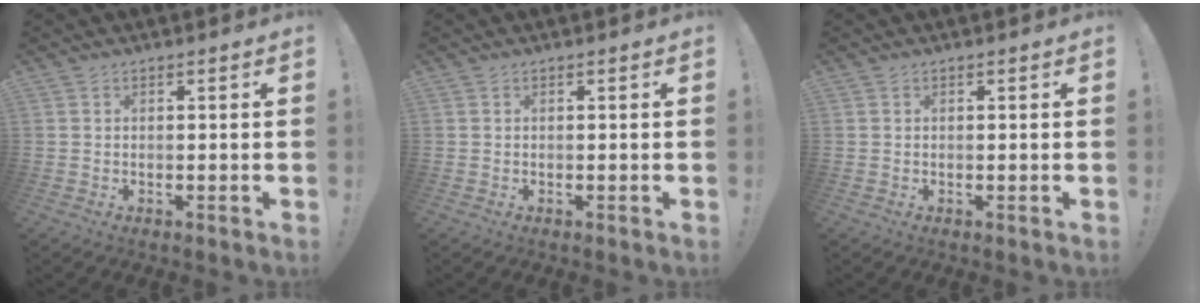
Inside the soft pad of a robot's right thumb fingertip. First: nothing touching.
{"total": 0.0}
{"total": 0.0}